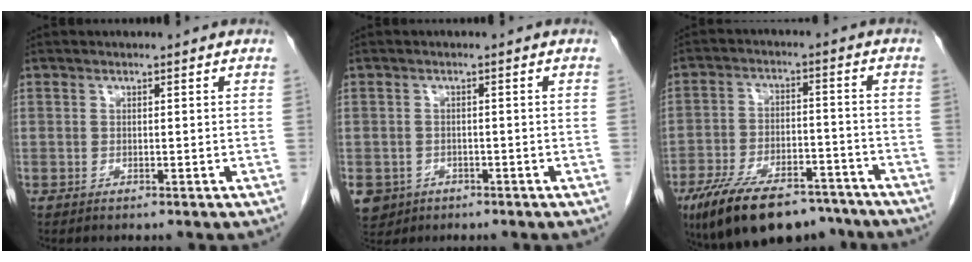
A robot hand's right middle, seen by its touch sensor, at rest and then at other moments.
{"total": 6.5, "force": [-3.2, 5.5, 1.7], "torque": [-0.044, -0.001, -0.046]}
{"total": 17.3, "force": [-13.1, 6.5, 9.3], "torque": [-0.169, 0.002, -0.211]}